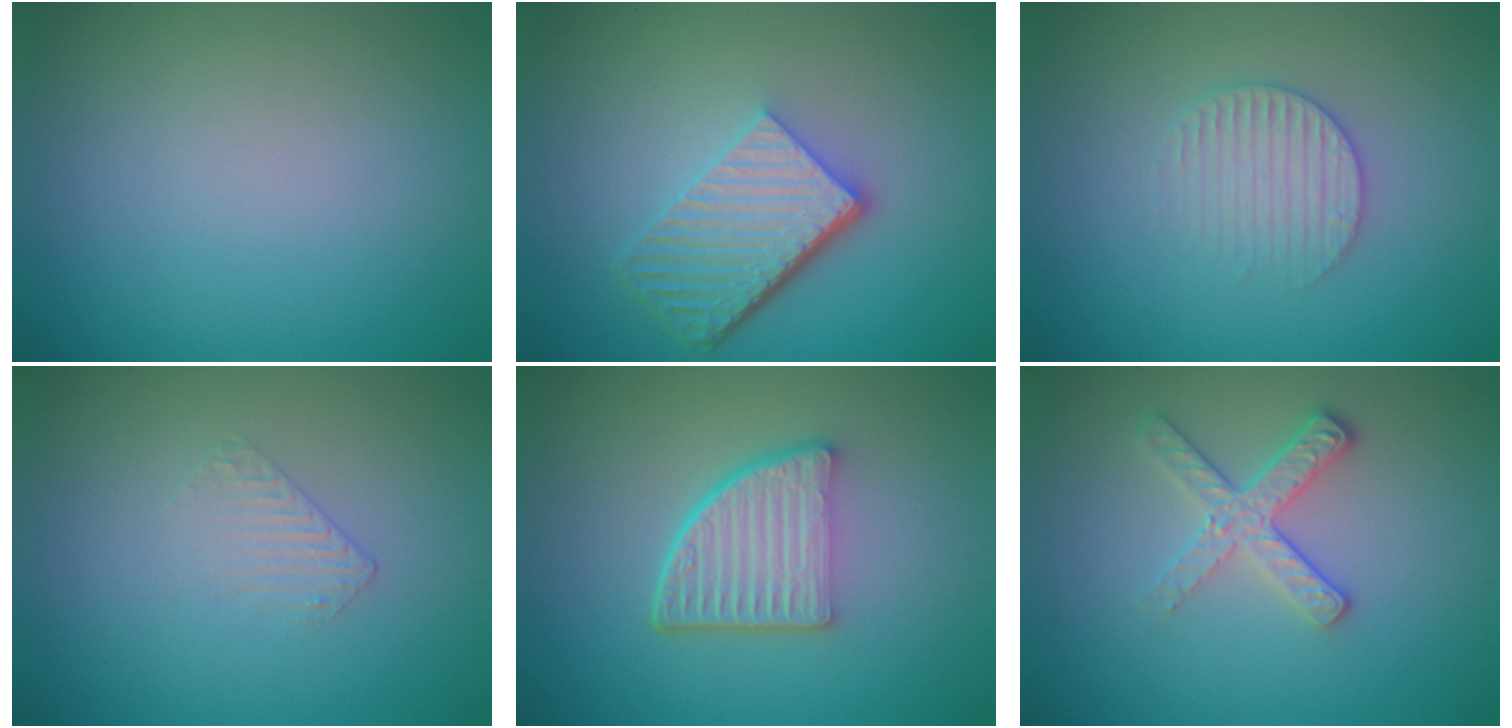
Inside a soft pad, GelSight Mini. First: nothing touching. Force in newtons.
{"total": 5.7, "press": 3.9, "slide": 4.1}
{"total": 2.5, "press": 2.5, "slide": 0.4}
{"total": 0.9, "press": 0.2, "slide": 0.9}
{"total": 5.3, "press": 3.8, "slide": 3.8}
{"total": 2.8, "press": 2.5, "slide": 1.3}